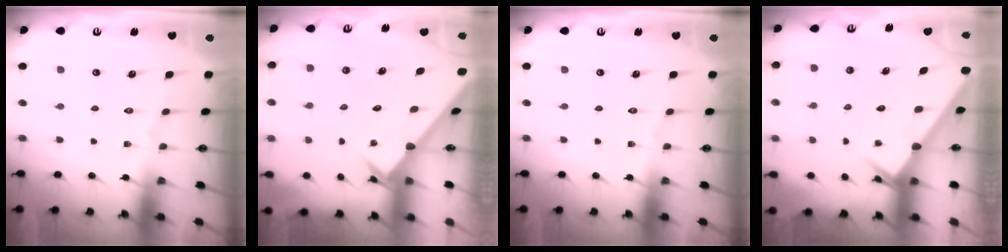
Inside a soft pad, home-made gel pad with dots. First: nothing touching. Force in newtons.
{"total": 2.5, "press": 2.5, "slide": 0.2}
{"total": 0.0}
{"total": 2.7, "press": 2.7, "slide": 0.2}